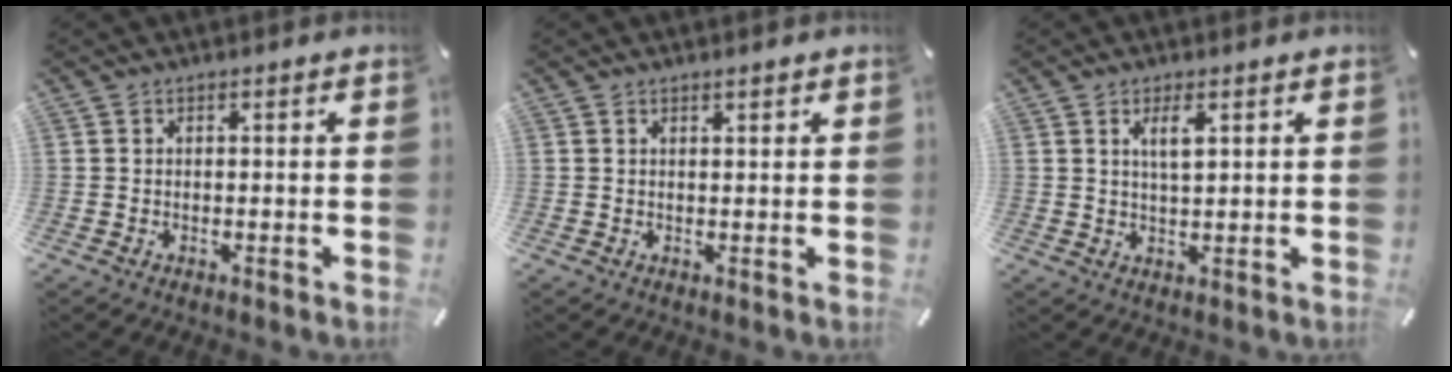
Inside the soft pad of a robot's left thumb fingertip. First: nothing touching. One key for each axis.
{"total": 1.1, "fx": 0.9, "fy": 0.2, "fz": 0.6, "tx": -0.012, "ty": -0.001, "tz": 0.017}
{"total": 4.2, "fx": 1.8, "fy": 1.1, "fz": 3.6, "tx": -0.068, "ty": 0.001, "tz": 0.027}